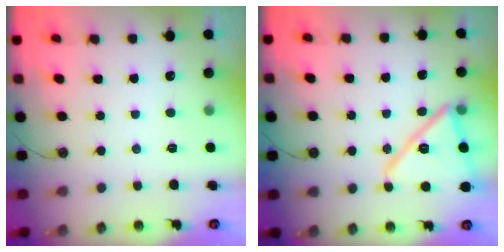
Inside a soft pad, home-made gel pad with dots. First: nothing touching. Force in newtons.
{"total": 16.5, "press": 16.4, "slide": 1.0}